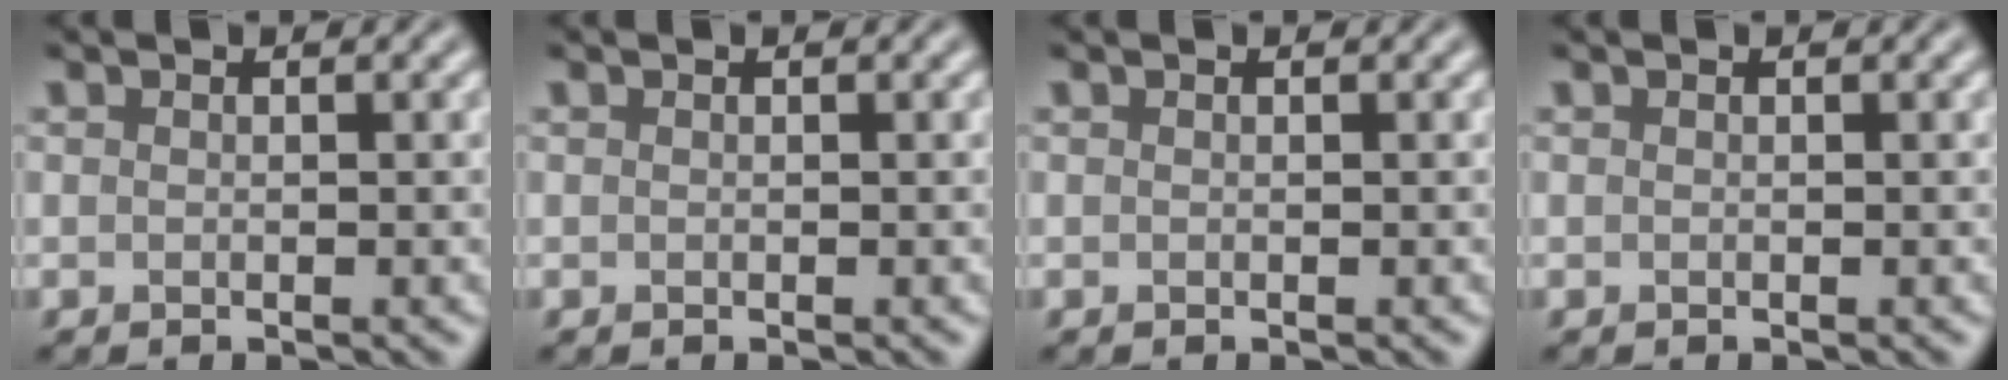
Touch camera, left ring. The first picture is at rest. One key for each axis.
{"total": 0.0}
{"total": 0.0}
{"total": 0.0}